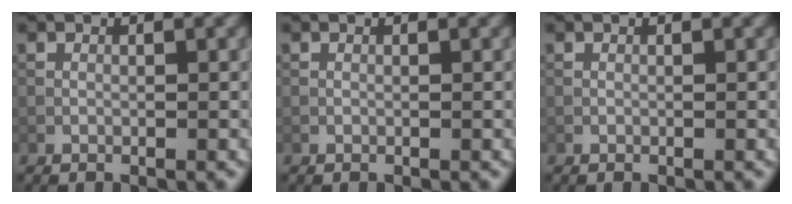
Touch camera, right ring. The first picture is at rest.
{"total": 0.0}
{"total": 0.0}